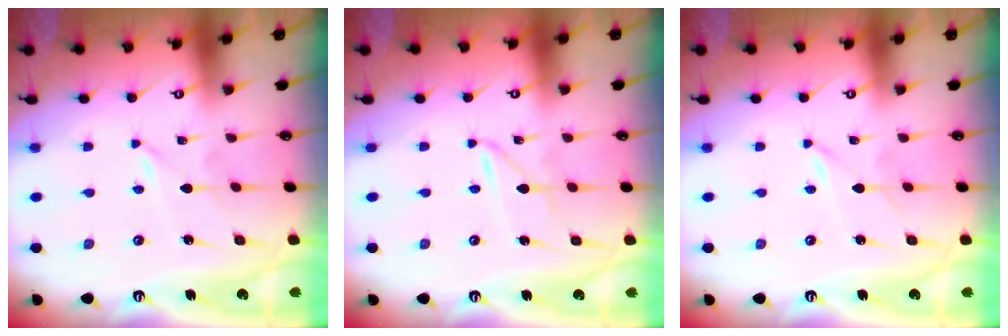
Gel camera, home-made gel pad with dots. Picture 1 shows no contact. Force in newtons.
{"total": 2.2, "press": 2.2, "slide": 0.1}
{"total": 0.6, "press": 0.5, "slide": 0.1}